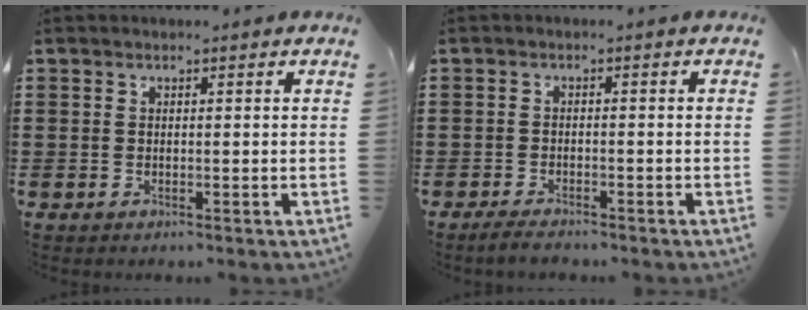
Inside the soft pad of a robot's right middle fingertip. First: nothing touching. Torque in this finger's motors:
{"motor_torque": [0.55, -0.27, 0.00, 0.03]}